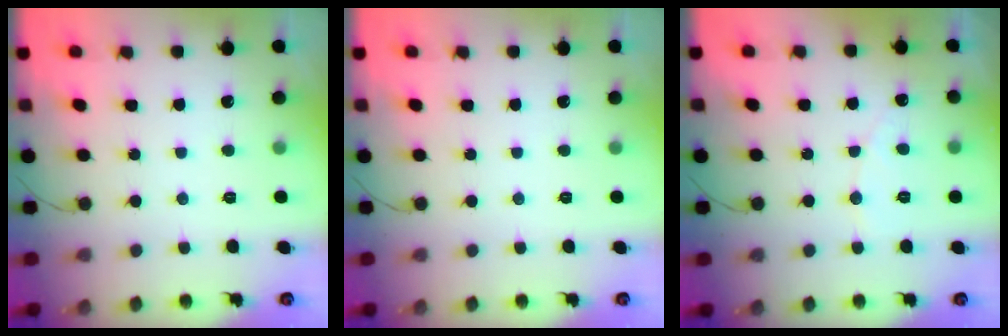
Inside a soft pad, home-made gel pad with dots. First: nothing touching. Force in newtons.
{"total": 0.0}
{"total": 4.5, "press": 4.4, "slide": 0.3}